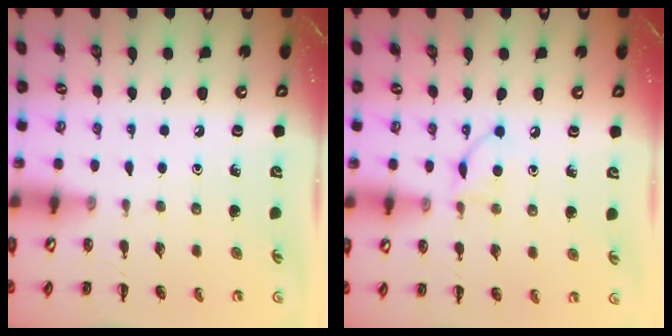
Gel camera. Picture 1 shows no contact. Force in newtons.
{"total": 5.3, "press": 5.2, "slide": 1.1}